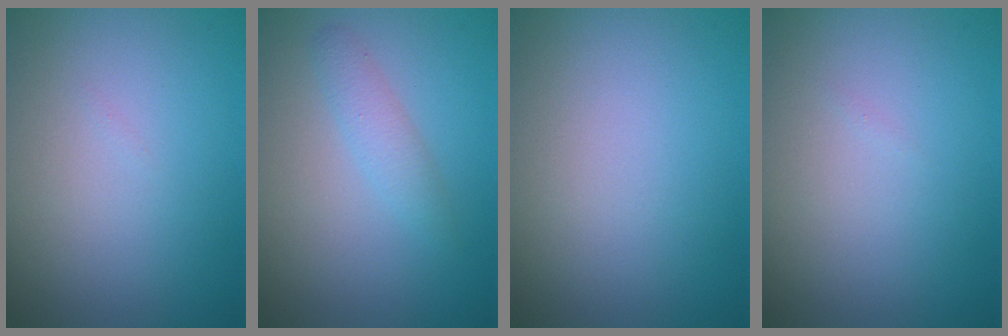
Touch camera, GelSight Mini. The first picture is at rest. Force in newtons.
{"total": 1.6, "press": 1.6, "slide": 0.1}
{"total": 0.0}
{"total": 0.0}